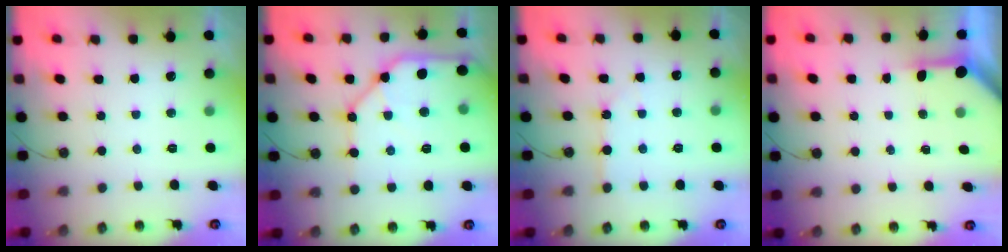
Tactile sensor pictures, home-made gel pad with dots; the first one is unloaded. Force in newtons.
{"total": 13.4, "press": 13.3, "slide": 1.4}
{"total": 3.5, "press": 3.5, "slide": 0.5}
{"total": 3.4, "press": 3.4, "slide": 0.4}